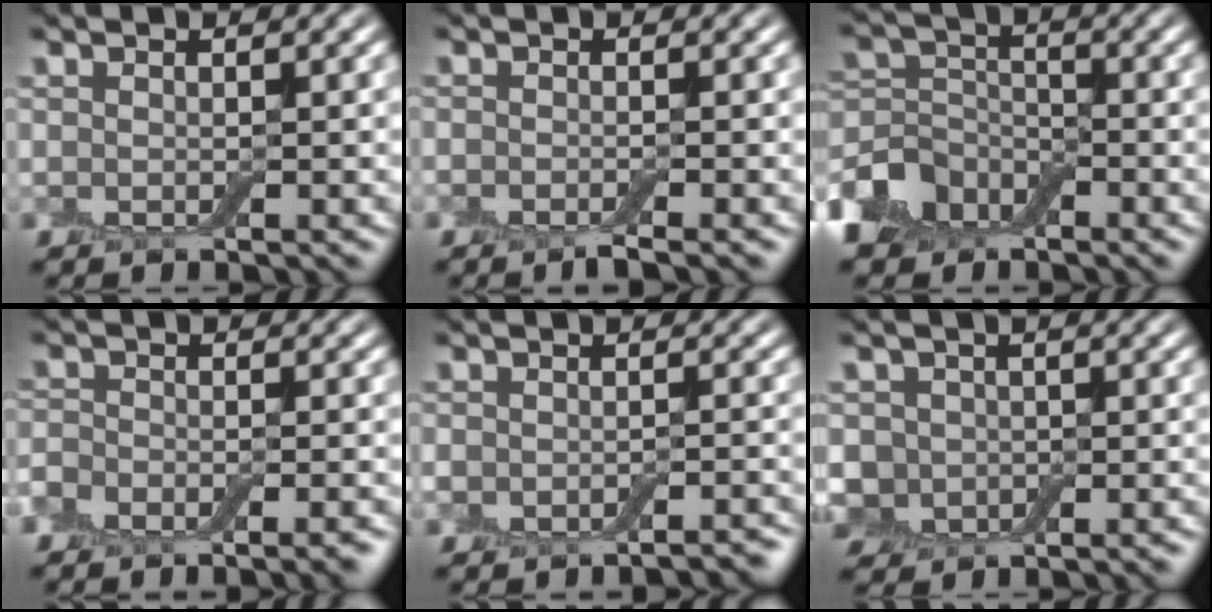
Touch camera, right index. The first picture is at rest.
{"total": 1.7, "force": [-1.3, 0.2, 1.1], "torque": [-0.016, -0.003, -0.025]}
{"total": 6.1, "force": [-3.4, 4.1, 2.9], "torque": [-0.061, -0.004, -0.079]}
{"total": 5.1, "force": [-4.2, 2.1, 1.9], "torque": [-0.020, 0.001, -0.065]}
{"total": 3.5, "force": [-3.0, 1.4, 1.0], "torque": [-0.011, 0.001, -0.040]}
{"total": 4.3, "force": [-0.9, 4.0, 1.2], "torque": [-0.004, 0.008, -0.037]}